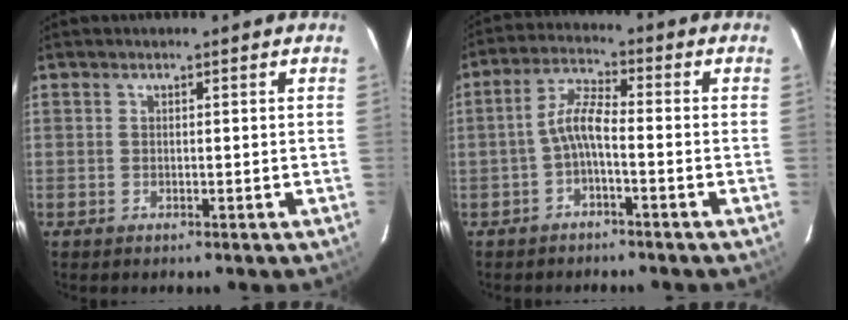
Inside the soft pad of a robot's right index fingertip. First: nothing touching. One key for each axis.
{"total": 4.7, "fx": -2.0, "fy": 1.0, "fz": 4.1, "tx": -0.094, "ty": 0.017, "tz": -0.040}